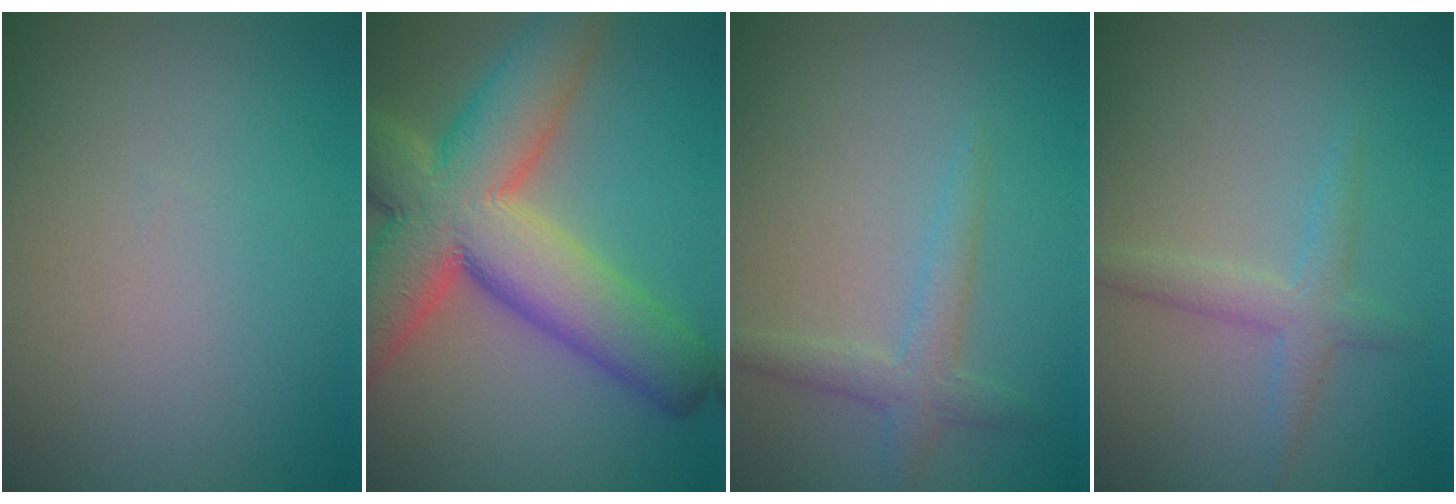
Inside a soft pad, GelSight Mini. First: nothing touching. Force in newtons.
{"total": 13.1, "press": 13.0, "slide": 0.8}
{"total": 2.3, "press": 2.3, "slide": 0.1}
{"total": 2.3, "press": 2.3, "slide": 0.1}